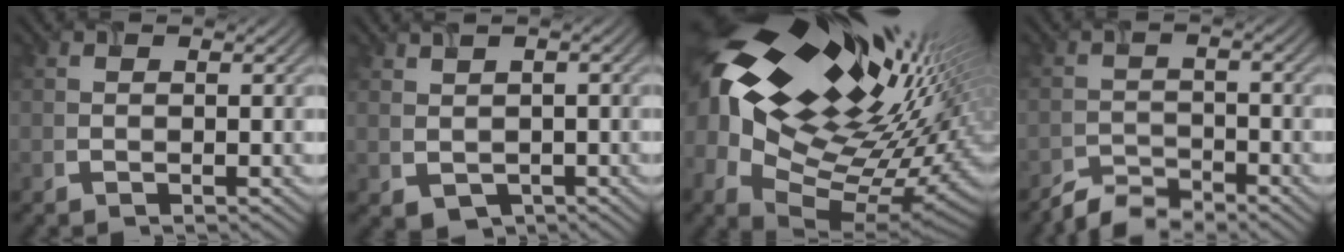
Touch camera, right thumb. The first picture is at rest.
{"total": 2.5, "force": [0.1, 1.9, 1.7], "torque": [-0.035, -0.011, 0.009]}
{"total": 21.4, "force": [6.8, 12.0, 16.3], "torque": [-0.321, 0.003, 0.136]}
{"total": 3.1, "force": [-3.1, 0.4, 0.7], "torque": [-0.011, 0.000, -0.063]}